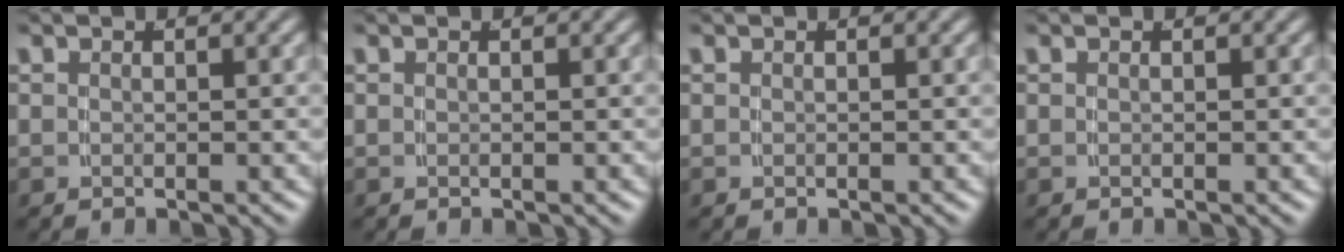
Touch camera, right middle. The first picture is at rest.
{"total": 0.0}
{"total": 0.0}
{"total": 0.0}